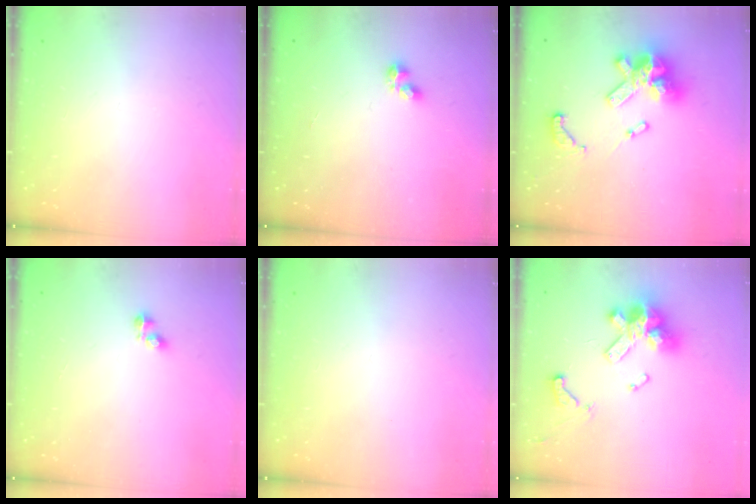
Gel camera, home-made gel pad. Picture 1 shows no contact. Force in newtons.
{"total": 4.2, "press": 4.1, "slide": 0.5}
{"total": 18.8, "press": 18.8, "slide": 1.4}
{"total": 2.4, "press": 2.4, "slide": 0.4}
{"total": 0.0}
{"total": 16.8, "press": 16.7, "slide": 2.2}